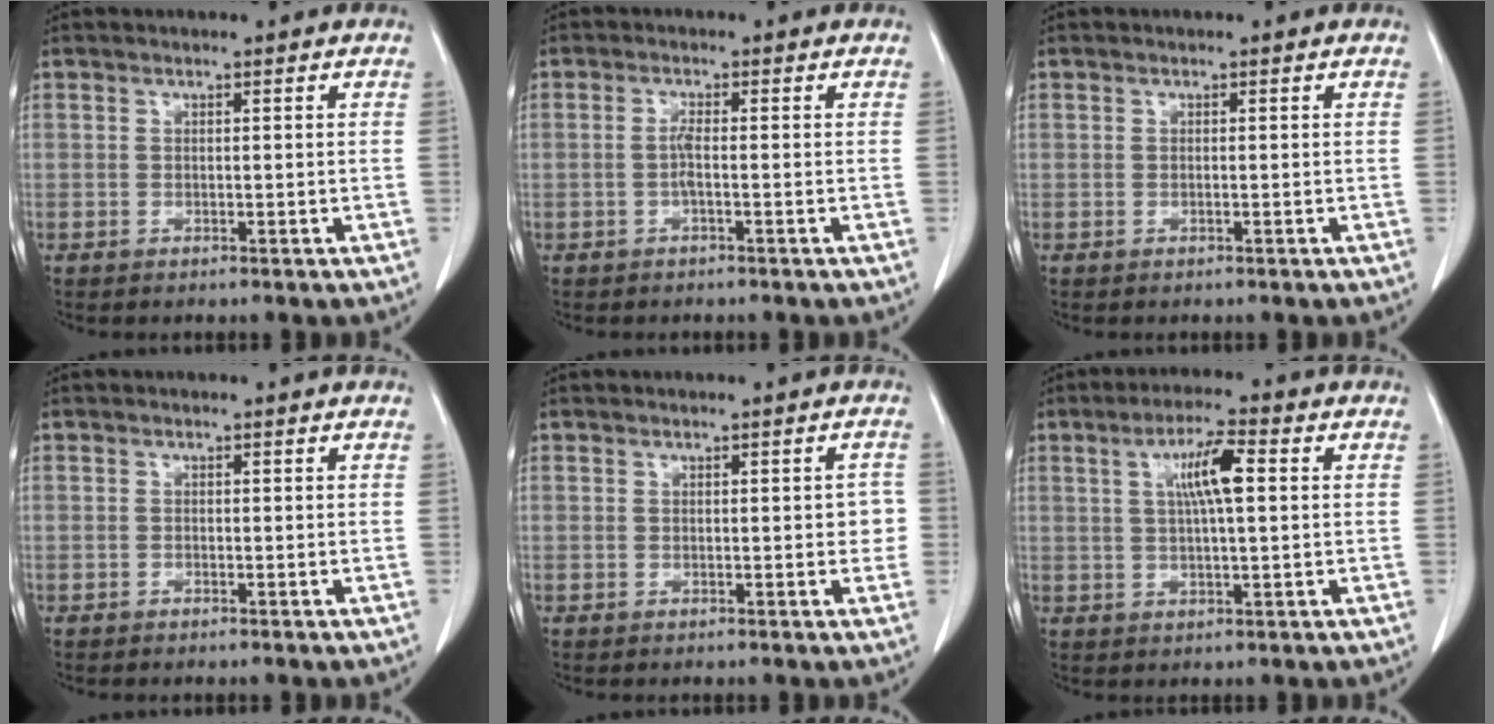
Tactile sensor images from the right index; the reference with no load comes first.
{"total": 1.7, "force": [-0.4, 0.0, 1.6], "torque": [-0.032, 0.002, -0.010]}
{"total": 0.0}
{"total": 0.0}
{"total": 2.3, "force": [-0.1, 1.0, 2.0], "torque": [-0.011, 0.004, -0.004]}
{"total": 6.7, "force": [1.6, 0.8, 6.4], "torque": [-0.116, 0.011, 0.027]}